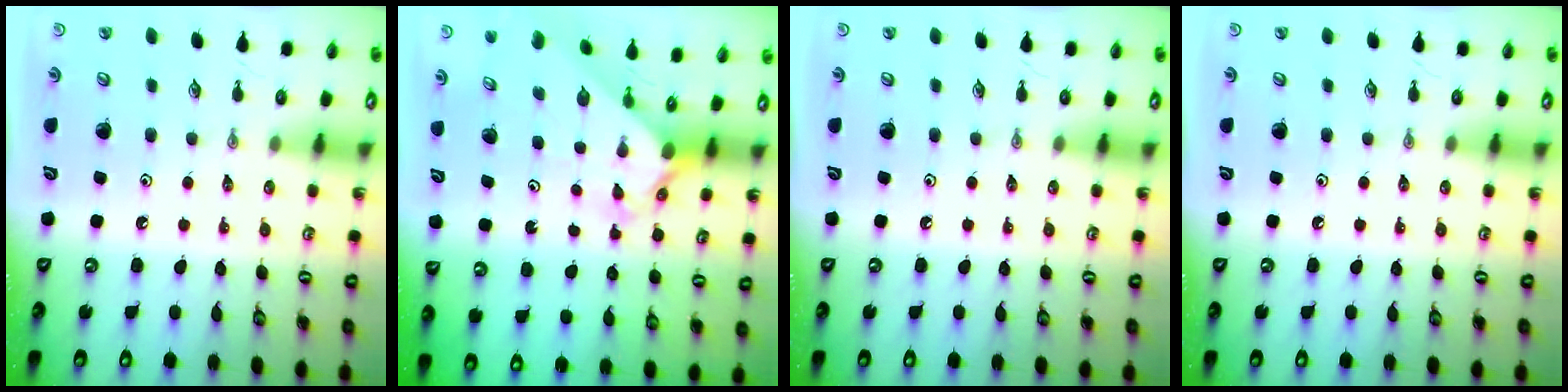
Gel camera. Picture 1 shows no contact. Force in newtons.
{"total": 2.4, "press": 2.4, "slide": 0.2}
{"total": 0.0}
{"total": 0.0}